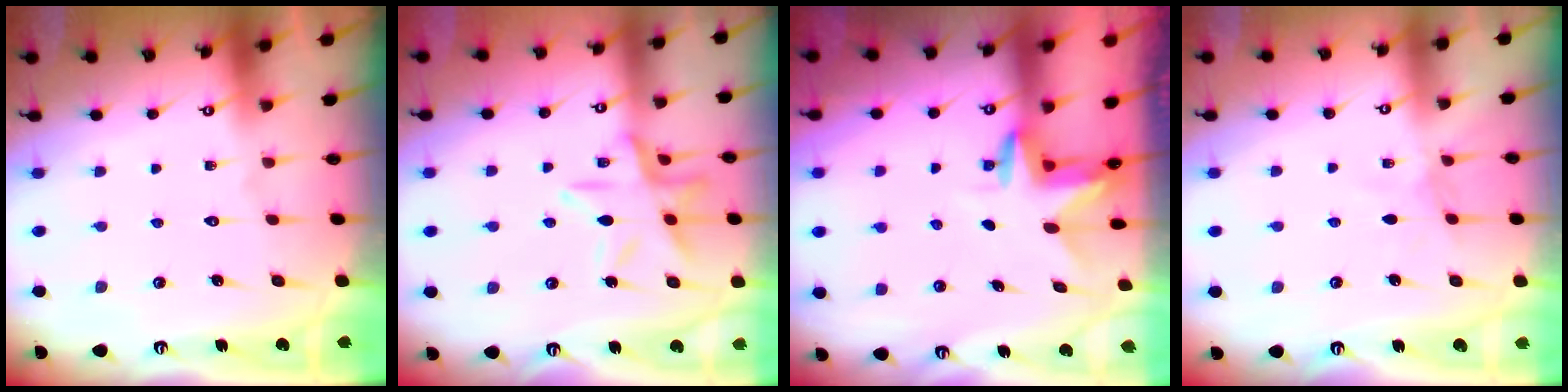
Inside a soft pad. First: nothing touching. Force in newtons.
{"total": 12.8, "press": 12.7, "slide": 1.2}
{"total": 3.1, "press": 3.1, "slide": 0.4}
{"total": 3.0, "press": 2.9, "slide": 0.4}